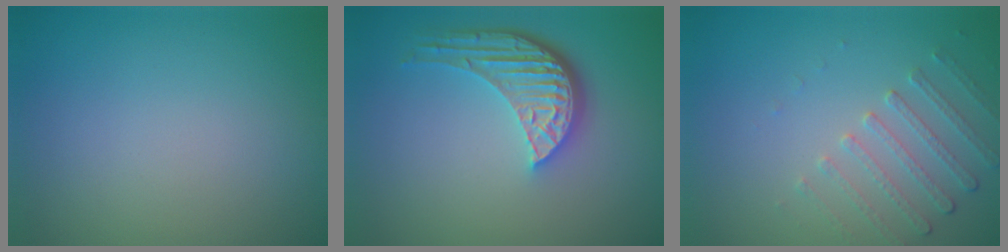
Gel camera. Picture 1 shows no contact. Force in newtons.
{"total": 5.3, "press": 3.9, "slide": 3.5}
{"total": 1.9, "press": 1.5, "slide": 1.2}